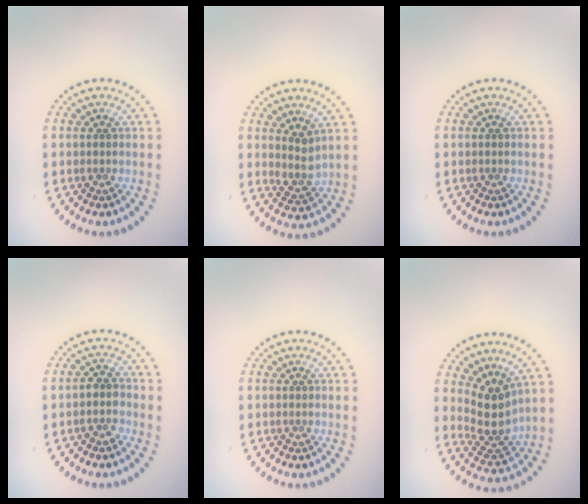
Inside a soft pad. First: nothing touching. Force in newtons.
{"total": 2.2, "press": 1.7, "slide": 1.4}
{"total": 0.0}
{"total": 1.7, "press": 1.5, "slide": 0.9}
{"total": 0.0}
{"total": 3.7, "press": 2.7, "slide": 2.5}